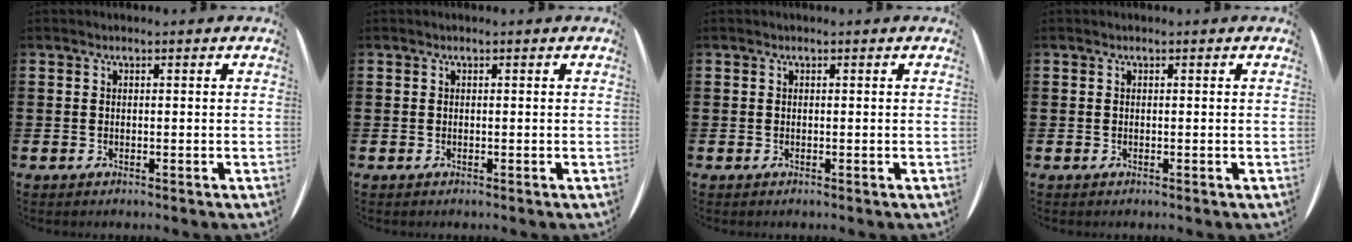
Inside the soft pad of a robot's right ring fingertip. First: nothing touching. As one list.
[{"total": 0.0}, {"total": 0.0}, {"total": 0.0}]